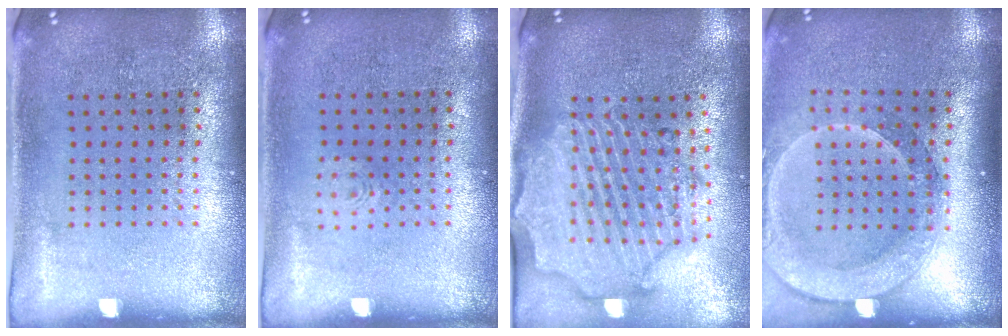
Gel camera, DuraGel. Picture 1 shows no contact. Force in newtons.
{"total": 0.7, "press": 0.6, "slide": 0.2}
{"total": 3.0, "press": 2.6, "slide": 1.5}
{"total": 2.3, "press": 1.8, "slide": 1.4}